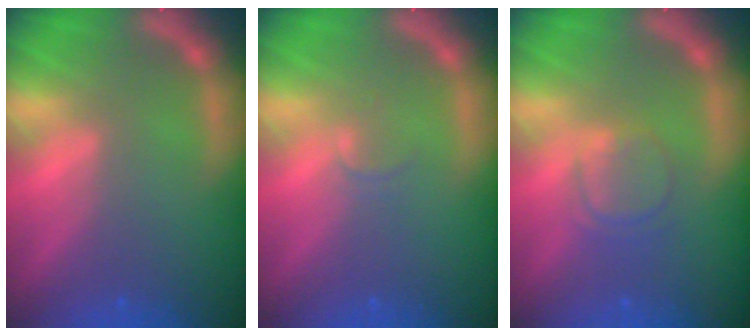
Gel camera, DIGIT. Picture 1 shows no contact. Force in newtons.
{"total": 1.0}
{"total": 3.0}